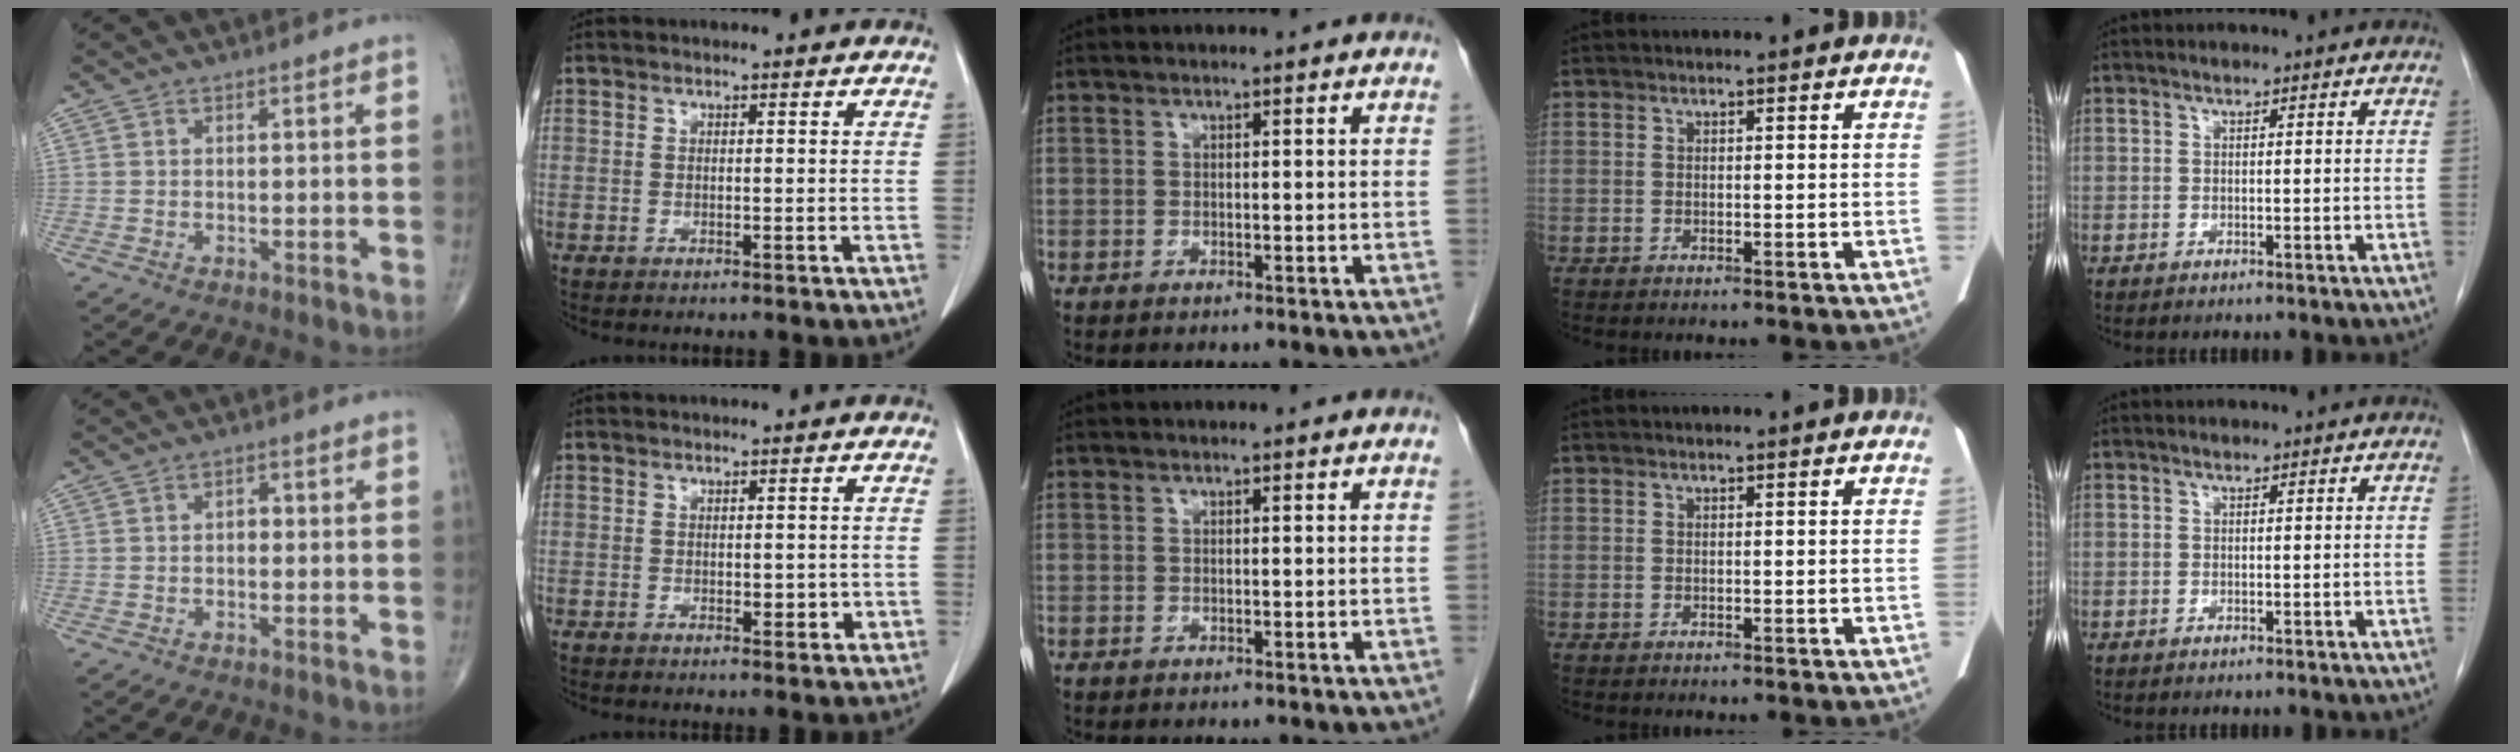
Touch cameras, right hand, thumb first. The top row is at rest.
{"thumb": {"total": 1.7, "force": [0.0, 1.1, 1.3], "torque": [-0.015, 0.007, -0.004]}, "index": {"total": 2.3, "force": [-0.2, 1.3, 1.9], "torque": [-0.022, -0.002, 0.002]}}